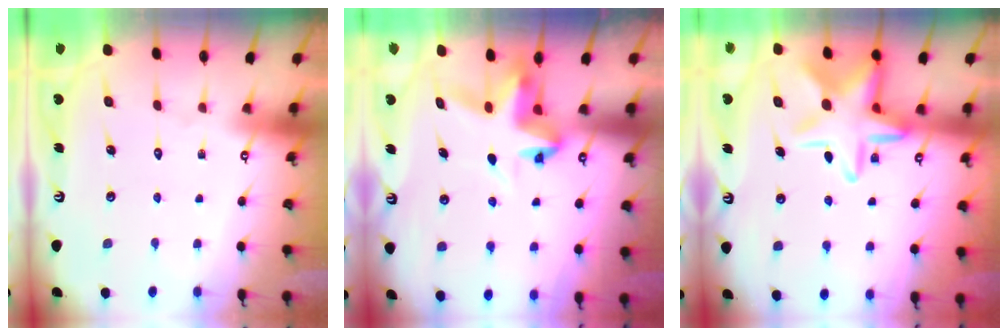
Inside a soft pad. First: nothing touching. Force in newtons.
{"total": 5.5, "press": 5.5, "slide": 0.3}
{"total": 15.3, "press": 15.2, "slide": 1.4}